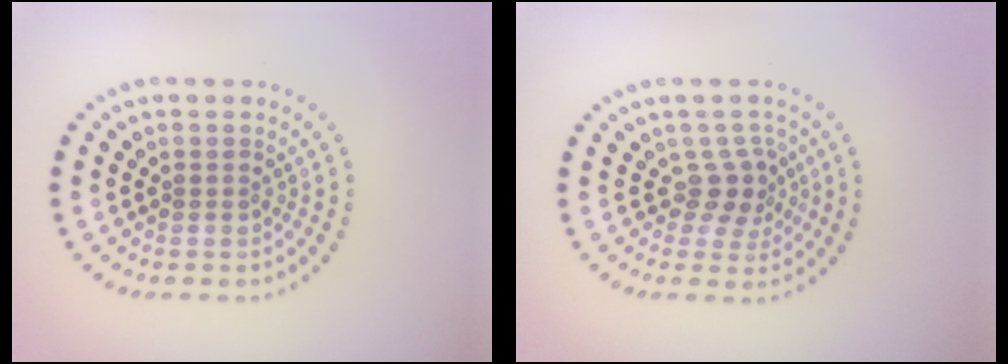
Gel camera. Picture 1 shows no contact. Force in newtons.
{"total": 2.4, "press": 1.8, "slide": 1.7}